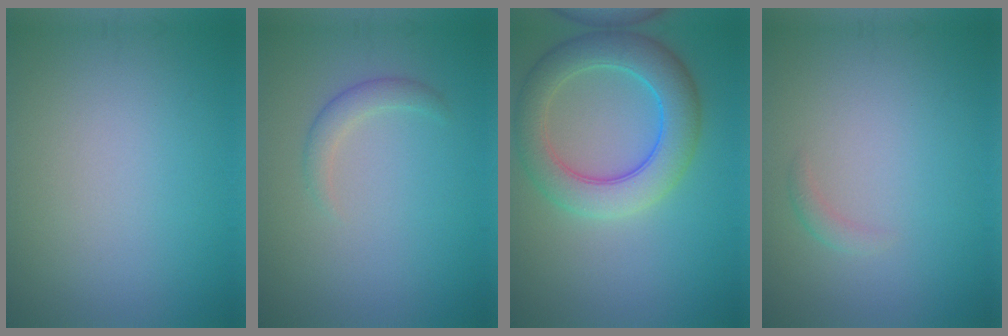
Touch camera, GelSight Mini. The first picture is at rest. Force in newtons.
{"total": 1.6, "press": 1.6, "slide": 0.1}
{"total": 6.6, "press": 6.6, "slide": 0.0}
{"total": 0.9, "press": 0.9, "slide": 0.0}